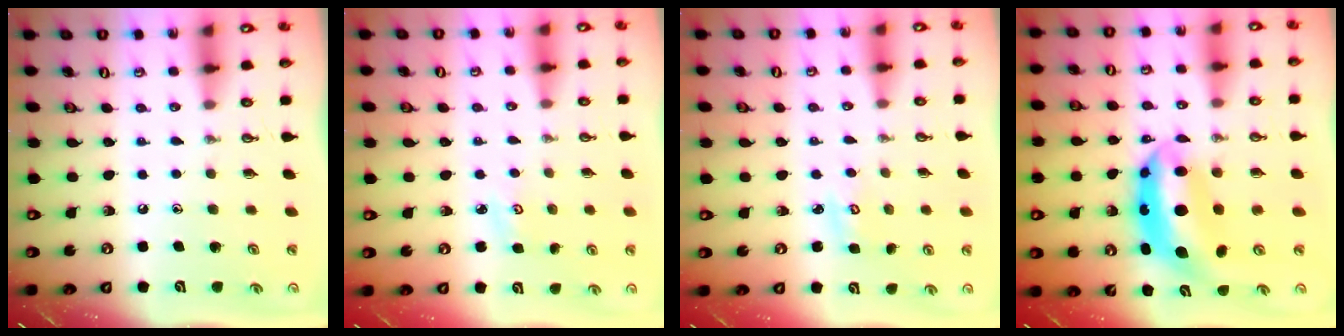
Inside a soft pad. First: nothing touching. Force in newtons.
{"total": 2.9, "press": 2.9, "slide": 0.4}
{"total": 2.5, "press": 2.5, "slide": 0.2}
{"total": 9.4, "press": 9.4, "slide": 0.9}